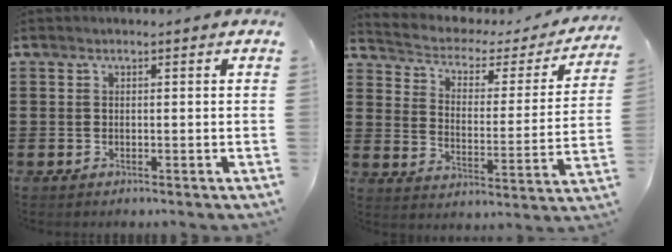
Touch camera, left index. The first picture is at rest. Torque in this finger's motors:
{"motor_torque": [1.39, -0.74, 0.00, -0.04]}